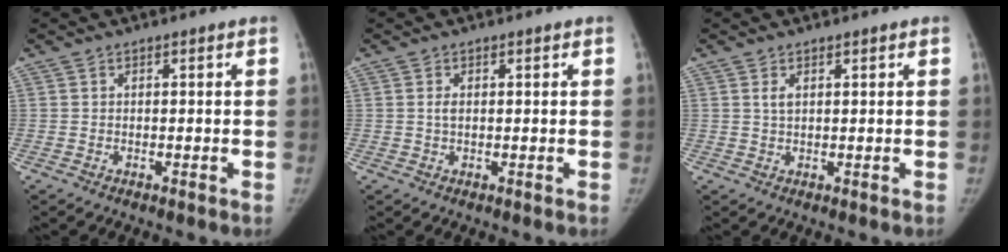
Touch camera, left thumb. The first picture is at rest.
{"total": 1.3, "force": [0.3, 0.7, 1.1], "torque": [-0.021, 0.001, 0.006]}
{"total": 1.6, "force": [0.8, 0.7, 1.1], "torque": [-0.021, 0.000, 0.018]}